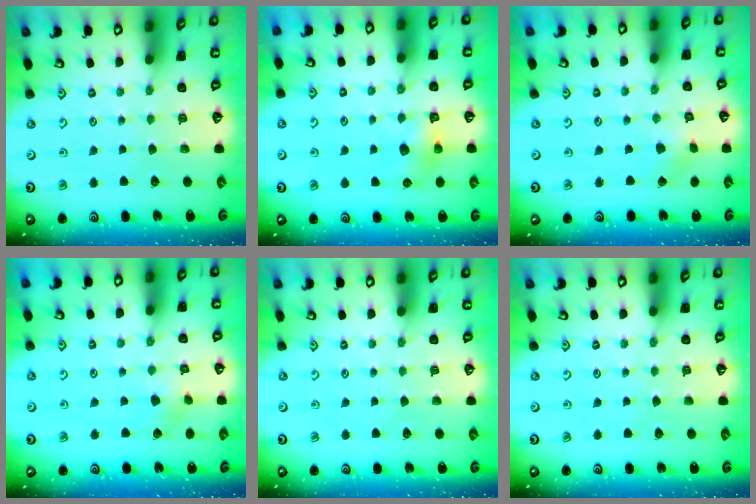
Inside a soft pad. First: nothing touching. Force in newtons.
{"total": 6.6, "press": 6.5, "slide": 0.8}
{"total": 1.8, "press": 1.8, "slide": 0.1}
{"total": 3.2, "press": 3.2, "slide": 0.4}
{"total": 0.0}
{"total": 0.0}